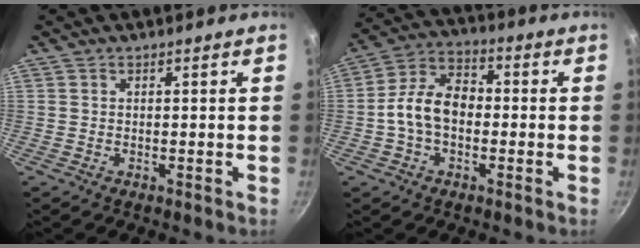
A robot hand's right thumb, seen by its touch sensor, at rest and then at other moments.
{"total": 10.1, "force": [-1.4, 6.8, 7.3], "torque": [-0.107, 0.035, -0.041]}